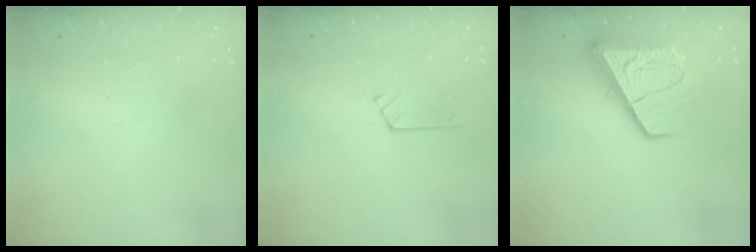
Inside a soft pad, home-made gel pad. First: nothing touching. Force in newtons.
{"total": 2.9, "press": 2.9, "slide": 0.3}
{"total": 13.8, "press": 13.7, "slide": 1.6}